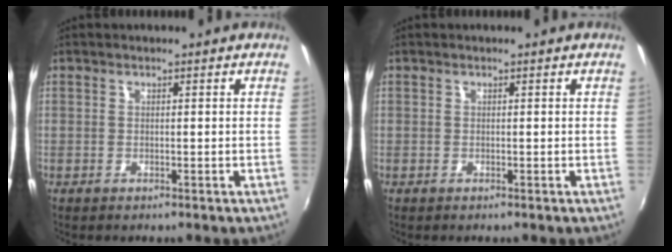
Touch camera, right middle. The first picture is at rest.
{"total": 0.0}